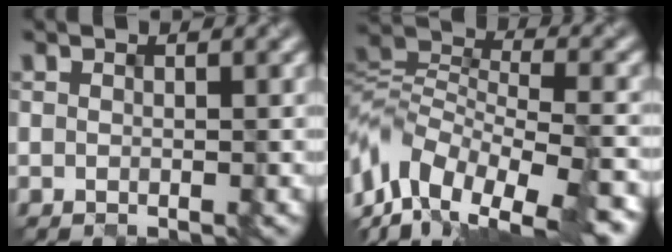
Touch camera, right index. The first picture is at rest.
{"total": 13.1, "force": [-8.3, 6.4, 7.9], "torque": [-0.154, 0.010, -0.120]}